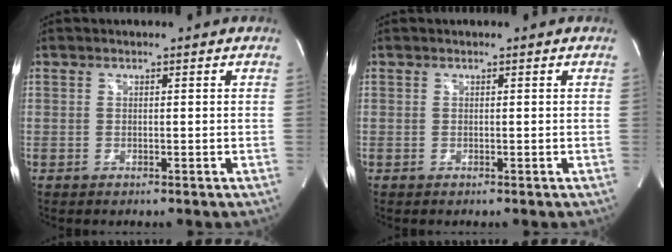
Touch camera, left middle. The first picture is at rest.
{"total": 0.0}